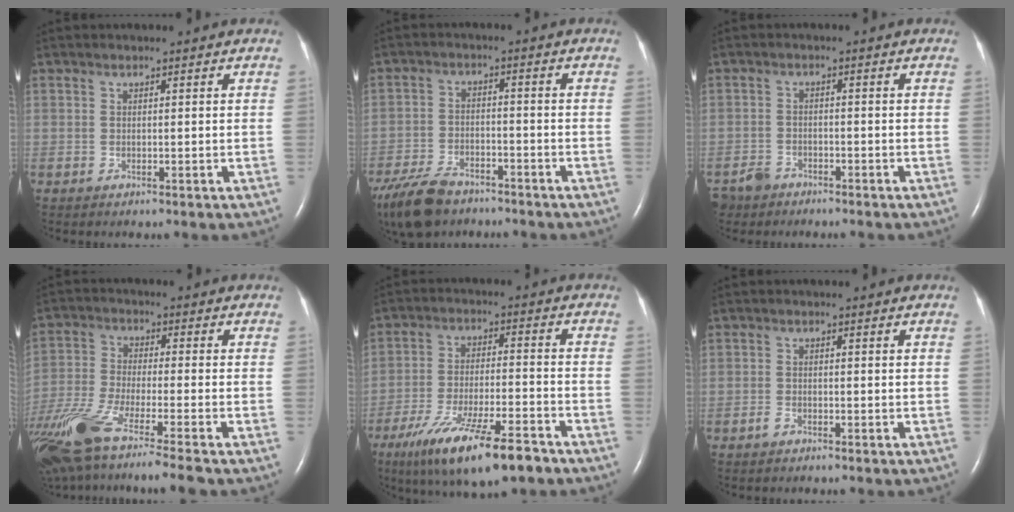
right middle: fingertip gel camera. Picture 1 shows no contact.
{"total": 10.5, "force": [-8.1, 4.7, 4.8], "torque": [-0.104, -0.017, -0.143]}
{"total": 3.9, "force": [-3.1, 2.2, 0.6], "torque": [-0.021, -0.002, -0.057]}
{"total": 16.7, "force": [-12.4, 0.2, 11.2], "torque": [-0.247, -0.059, -0.225]}
{"total": 15.3, "force": [-10.3, 2.6, 11.0], "torque": [-0.187, -0.030, -0.175]}
{"total": 1.1, "force": [-0.8, 0.6, 0.5], "torque": [-0.014, 0.000, -0.016]}